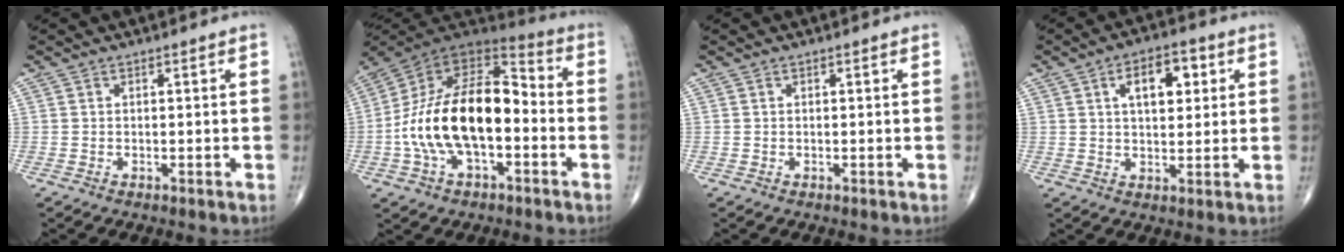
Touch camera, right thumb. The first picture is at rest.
{"total": 22.2, "force": [-3.3, 11.6, 18.7], "torque": [-0.331, 0.042, -0.062]}
{"total": 0.0}
{"total": 8.7, "force": [2.8, 4.6, 6.9], "torque": [-0.074, 0.001, 0.039]}